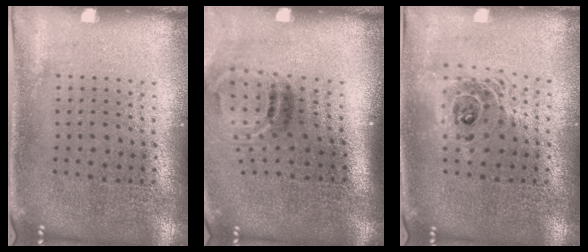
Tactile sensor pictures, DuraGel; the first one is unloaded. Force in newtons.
{"total": 2.1, "press": 1.3, "slide": 1.7}
{"total": 1.5, "press": 1.2, "slide": 0.8}